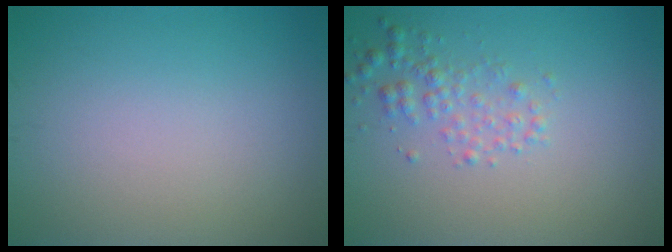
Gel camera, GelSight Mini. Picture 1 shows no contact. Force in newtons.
{"total": 2.1, "press": 2.1, "slide": 0.1}